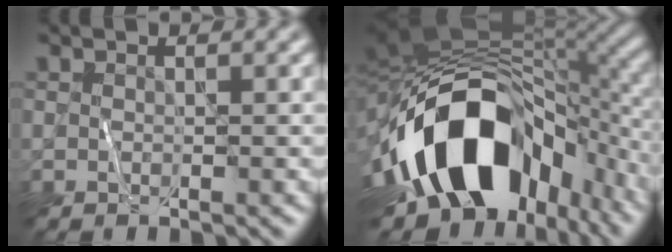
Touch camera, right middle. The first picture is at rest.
{"total": 17.8, "force": [-5.7, 10.2, 13.5], "torque": [-0.245, -0.013, -0.083]}